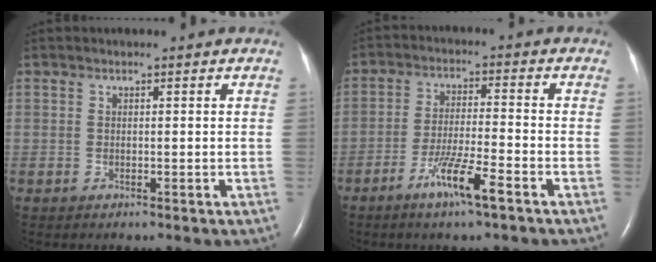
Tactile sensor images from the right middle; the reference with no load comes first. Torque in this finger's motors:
{"motor_torque": [0.69, -0.68, 0.38, 0.13]}